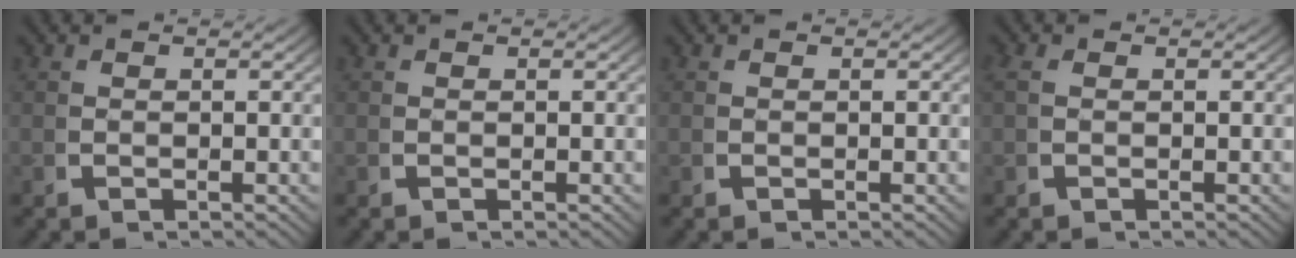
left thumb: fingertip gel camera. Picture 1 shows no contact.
{"total": 0.0}
{"total": 0.0}
{"total": 0.6, "force": [0.1, 0.3, 0.5], "torque": [-0.014, 0.000, 0.003]}